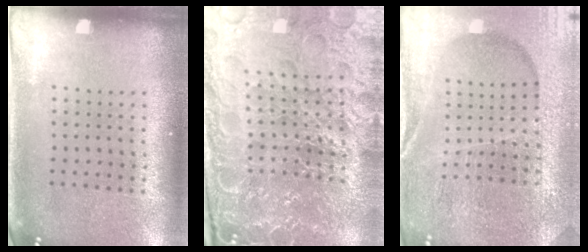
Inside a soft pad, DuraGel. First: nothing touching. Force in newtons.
{"total": 5.5, "press": 5.1, "slide": 2.0}
{"total": 5.1, "press": 4.7, "slide": 2.0}